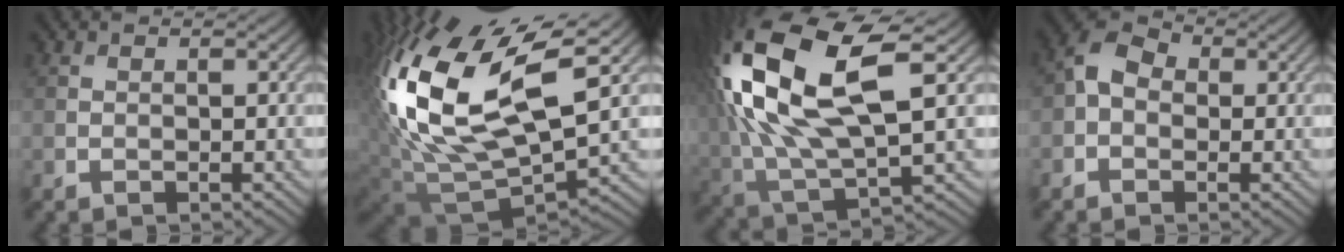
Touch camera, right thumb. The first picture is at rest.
{"total": 18.6, "force": [5.8, 9.1, 15.1], "torque": [-0.354, 0.008, 0.111]}
{"total": 18.9, "force": [4.7, 8.6, 16.1], "torque": [-0.367, 0.012, 0.087]}
{"total": 4.5, "force": [0.0, 3.4, 2.9], "torque": [-0.059, 0.012, -0.013]}